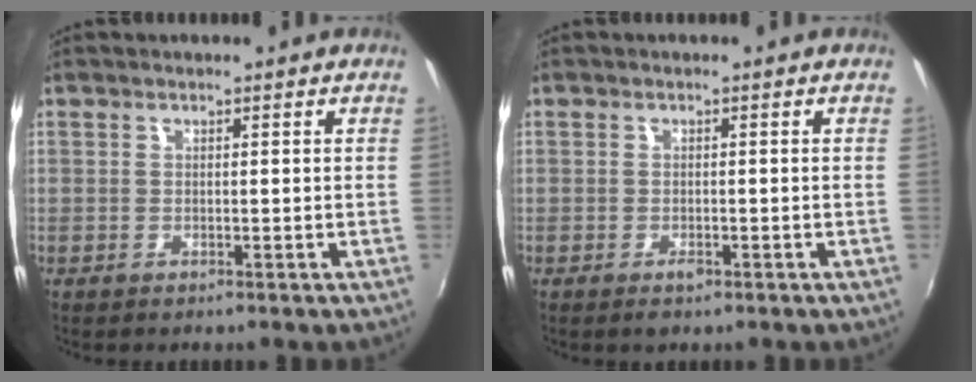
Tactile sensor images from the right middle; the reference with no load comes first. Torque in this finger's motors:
{"motor_torque": [0.42, -0.36, 0.04, 0.00]}